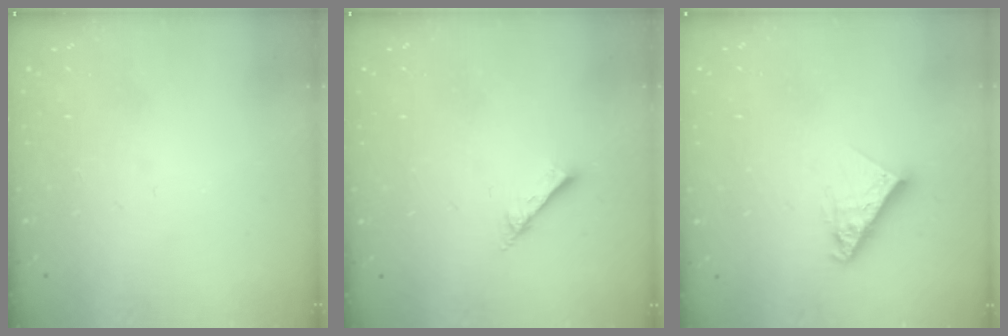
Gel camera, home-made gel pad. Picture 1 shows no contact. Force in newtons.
{"total": 2.8, "press": 2.7, "slide": 0.4}
{"total": 9.0, "press": 9.0, "slide": 0.9}